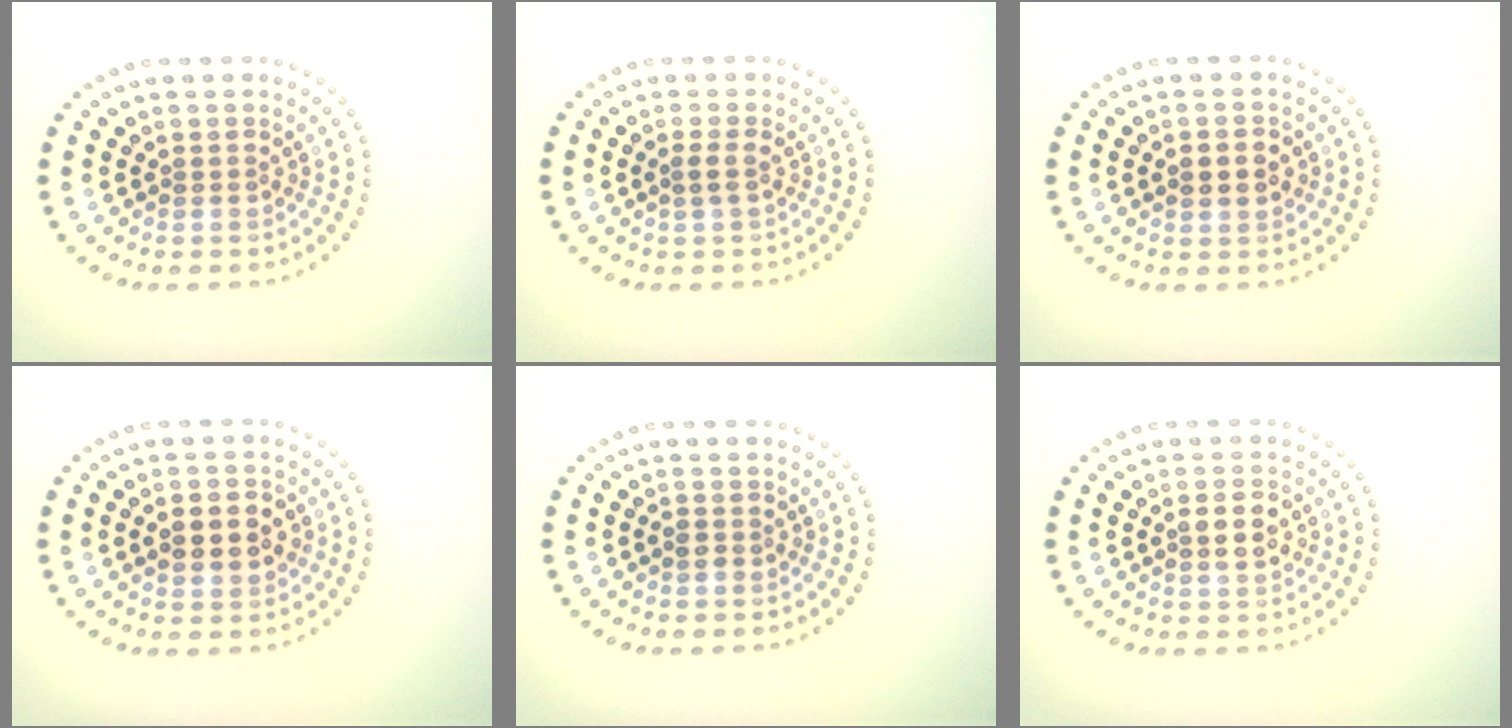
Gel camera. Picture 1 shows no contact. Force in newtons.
{"total": 1.0, "press": 0.9, "slide": 0.4}
{"total": 2.1, "press": 2.1, "slide": 0.2}
{"total": 2.9, "press": 2.9, "slide": 0.1}
{"total": 0.8, "press": 0.7, "slide": 0.4}
{"total": 3.0, "press": 3.0, "slide": 0.2}